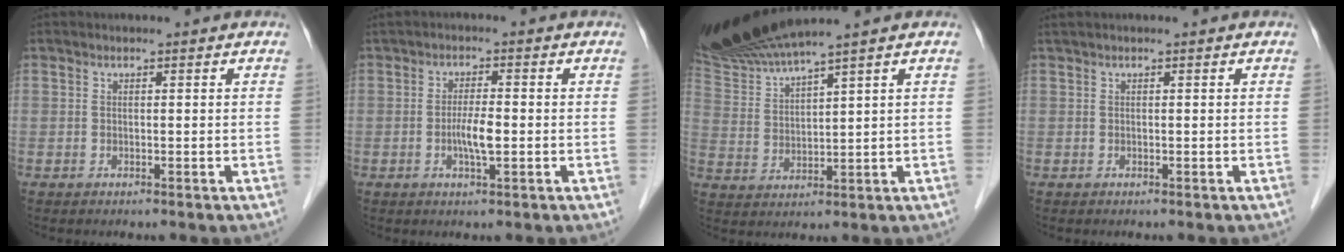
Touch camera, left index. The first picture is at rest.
{"total": 3.5, "force": [-0.7, 0.4, 3.4], "torque": [-0.064, -0.001, -0.012]}
{"total": 8.6, "force": [7.7, -1.9, 3.2], "torque": [-0.078, -0.004, 0.162]}
{"total": 0.0}